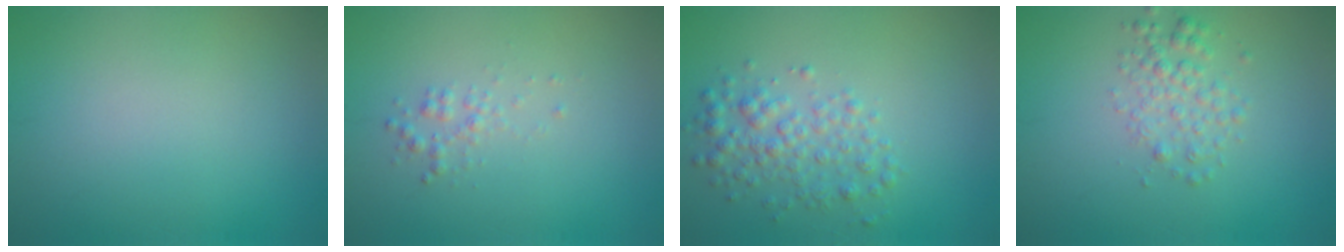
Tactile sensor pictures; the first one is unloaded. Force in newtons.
{"total": 1.2, "press": 1.2, "slide": 0.0}
{"total": 3.0, "press": 3.0, "slide": 0.0}
{"total": 2.3, "press": 2.3, "slide": 0.1}